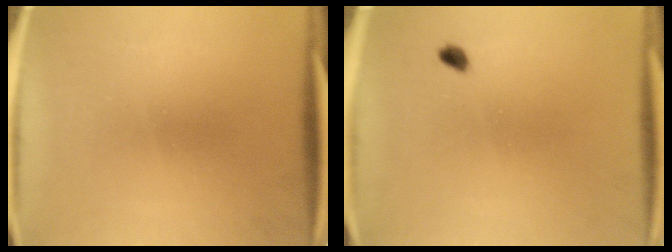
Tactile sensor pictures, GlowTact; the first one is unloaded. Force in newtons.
{"total": 1.4}